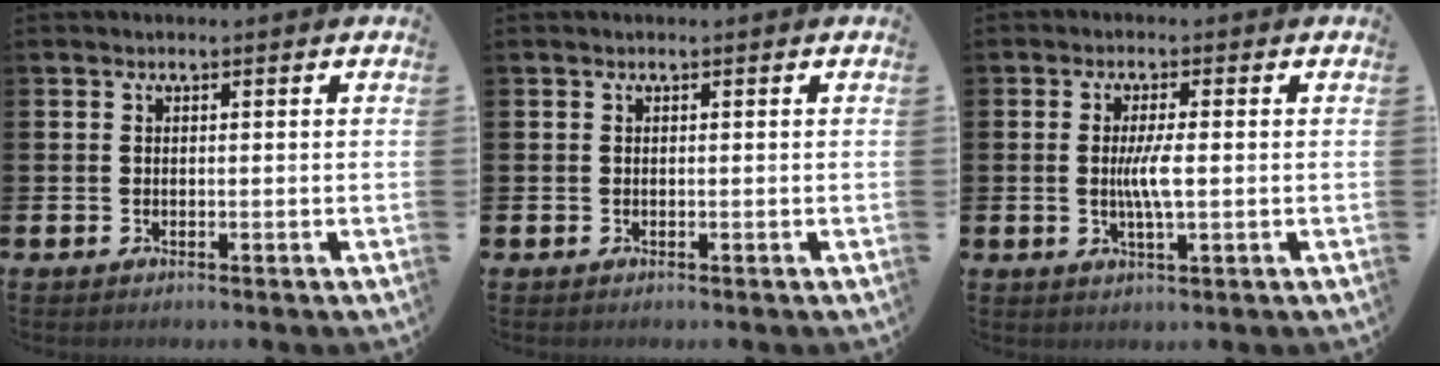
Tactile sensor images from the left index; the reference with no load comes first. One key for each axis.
{"total": 0.0}
{"total": 3.7, "fx": 0.0, "fy": 0.6, "fz": 3.7, "tx": -0.069, "ty": -0.001, "tz": -0.002}